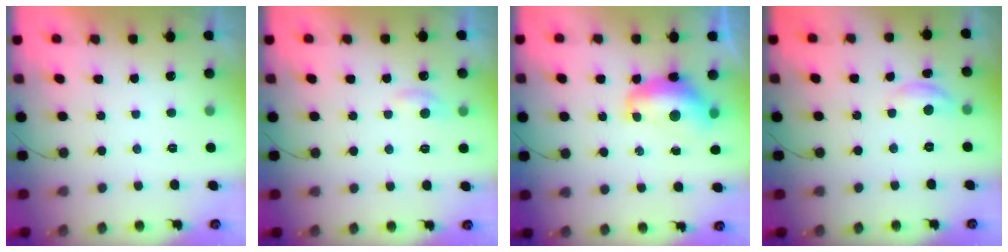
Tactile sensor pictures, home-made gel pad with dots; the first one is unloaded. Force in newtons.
{"total": 5.4, "press": 5.4, "slide": 0.6}
{"total": 11.4, "press": 11.4, "slide": 1.2}
{"total": 5.7, "press": 5.7, "slide": 0.2}